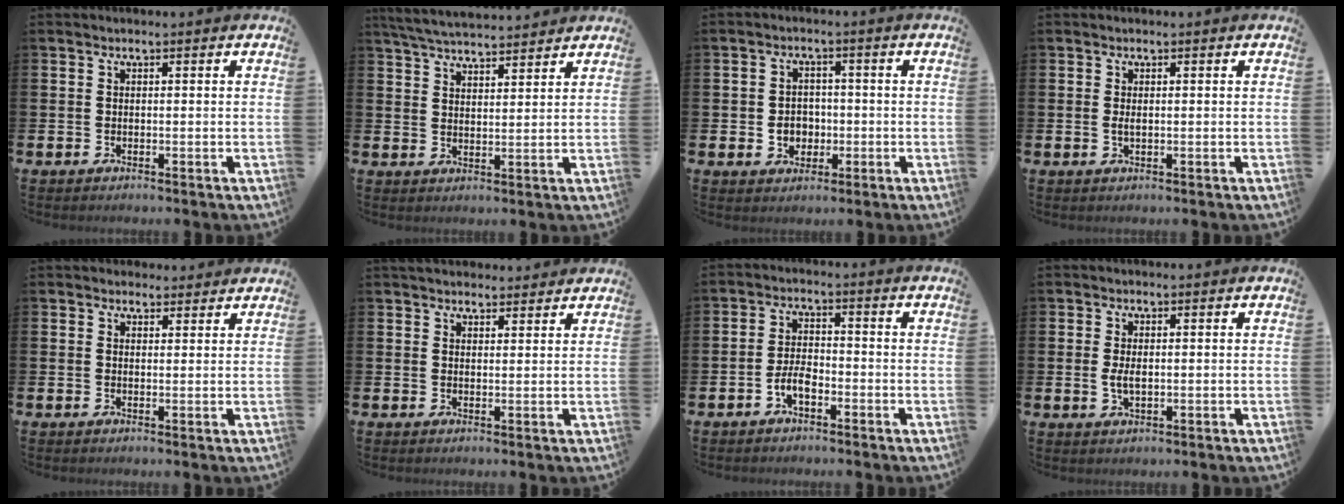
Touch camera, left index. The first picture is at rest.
{"total": 5.0, "force": [4.9, 0.5, 0.7], "torque": [-0.034, -0.022, 0.089]}
{"total": 3.4, "force": [-0.6, 3.1, 1.2], "torque": [-0.014, 0.000, -0.021]}
{"total": 0.9, "force": [0.1, 0.4, 0.9], "torque": [-0.013, 0.002, -0.001]}
{"total": 2.3, "force": [2.1, 0.8, -0.1], "torque": [0.009, -0.008, 0.038]}
{"total": 3.0, "force": [2.8, 0.8, 0.1], "torque": [0.003, -0.012, 0.050]}
{"total": 3.3, "force": [-1.7, 1.5, 2.5], "torque": [-0.049, 0.008, -0.032]}
{"total": 2.1, "force": [0.0, 1.1, 1.9], "torque": [-0.033, 0.002, -0.002]}